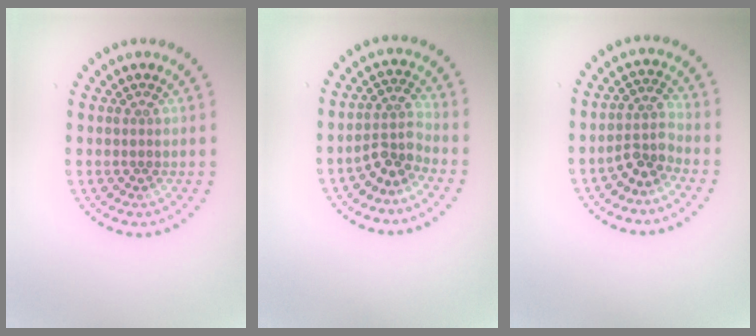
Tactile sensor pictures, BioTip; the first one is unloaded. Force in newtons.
{"total": 2.7, "press": 1.9, "slide": 1.9}
{"total": 2.7, "press": 2.0, "slide": 1.8}